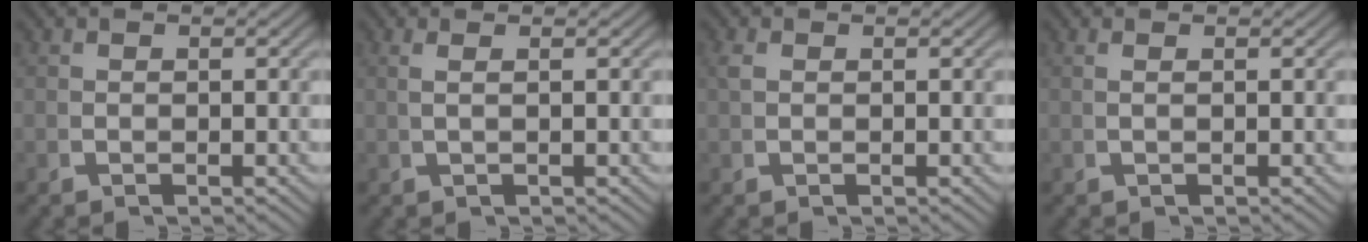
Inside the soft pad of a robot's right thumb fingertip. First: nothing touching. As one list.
[{"total": 1.2, "force": [0.5, -0.7, 0.8], "torque": [-0.021, 0.004, 0.015]}, {"total": 0.6, "force": [0.4, 0.1, 0.3], "torque": [-0.012, -0.002, 0.014]}, {"total": 0.6, "force": [0.1, -0.5, 0.4], "torque": [-0.011, 0.002, 0.006]}]